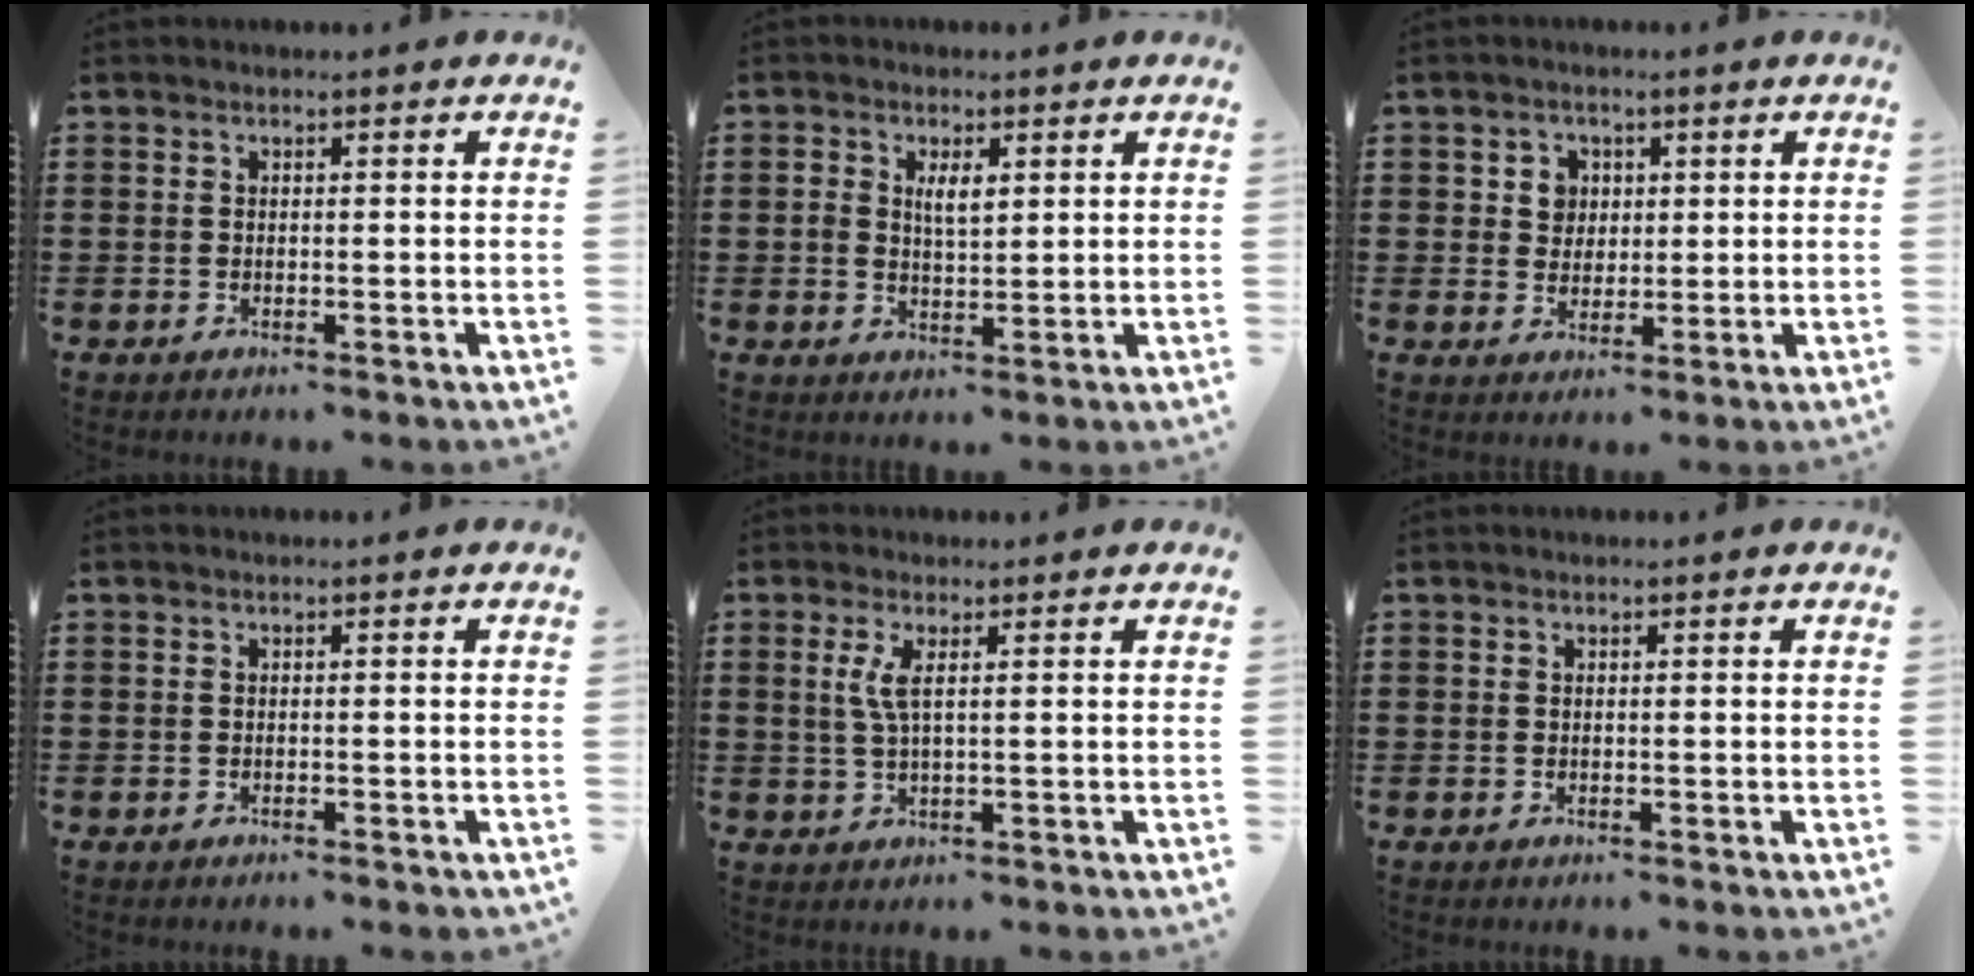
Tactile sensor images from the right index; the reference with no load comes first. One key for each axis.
{"total": 3.2, "fx": 0.9, "fy": 1.5, "fz": 2.7, "tx": -0.056, "ty": 0.007, "tz": 0.015}
{"total": 3.4, "fx": 1.0, "fy": 3.2, "fz": 1.0, "tx": -0.034, "ty": 0.011, "tz": 0.015}
{"total": 0.0}
{"total": 3.0, "fx": 0.7, "fy": 0.2, "fz": 2.9, "tx": -0.069, "ty": -0.006, "tz": 0.009}
{"total": 0.0}